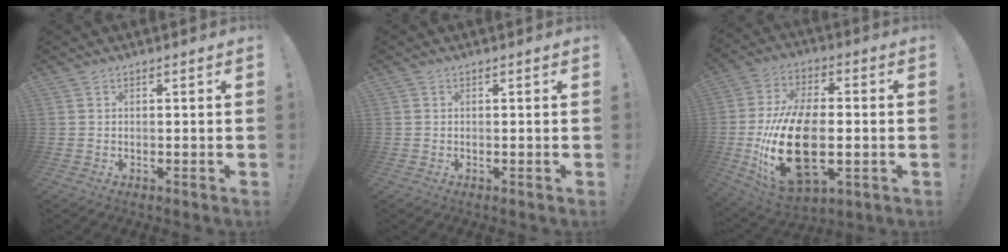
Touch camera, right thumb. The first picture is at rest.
{"total": 0.0}
{"total": 24.2, "force": [-3.8, 13.3, 19.9], "torque": [-0.384, 0.010, -0.055]}